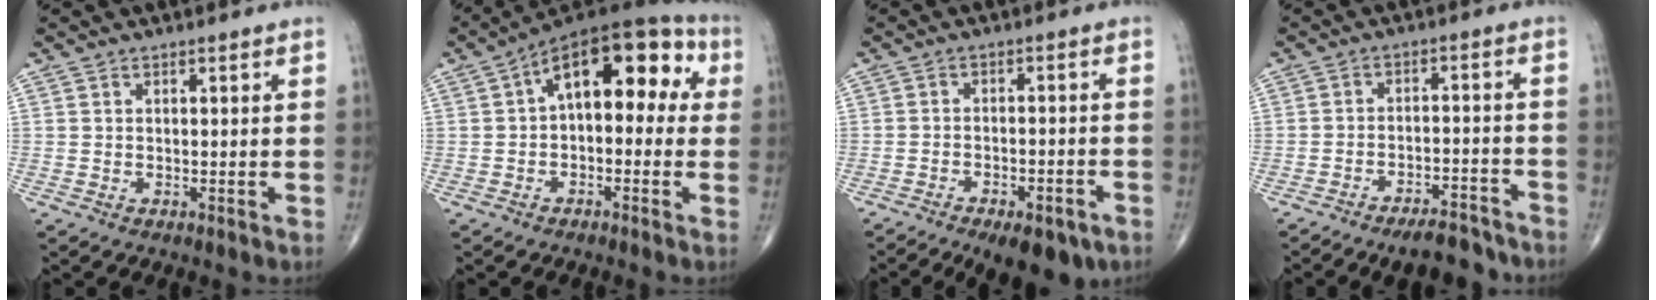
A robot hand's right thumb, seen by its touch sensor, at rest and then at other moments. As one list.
[{"total": 15.3, "force": [2.6, 8.2, 12.6], "torque": [-0.142, 0.045, 0.025]}, {"total": 12.1, "force": [-7.9, 5.1, 7.5], "torque": [-0.105, 0.027, -0.110]}, {"total": 8.7, "force": [-7.3, 3.0, 3.5], "torque": [-0.042, 0.054, -0.108]}]